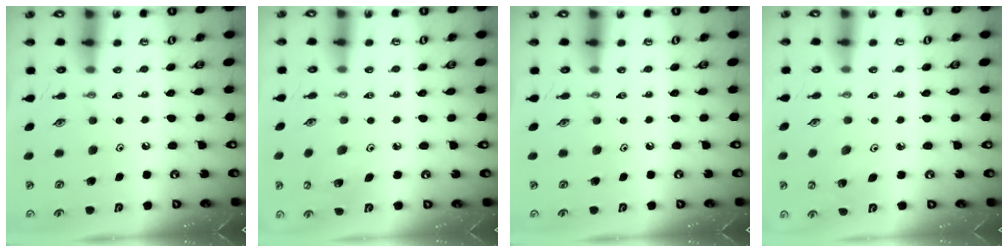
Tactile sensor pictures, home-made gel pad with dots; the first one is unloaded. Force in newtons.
{"total": 3.4, "press": 3.4, "slide": 0.2}
{"total": 0.0}
{"total": 2.7, "press": 2.7, "slide": 0.3}